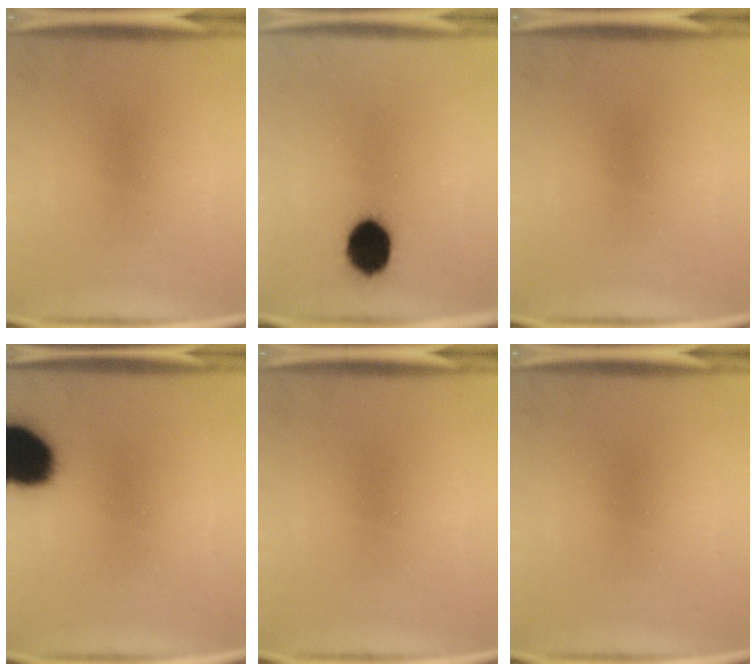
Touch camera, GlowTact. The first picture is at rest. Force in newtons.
{"total": 9.8}
{"total": 0.0}
{"total": 19.6}
{"total": 0.0}
{"total": 0.0}